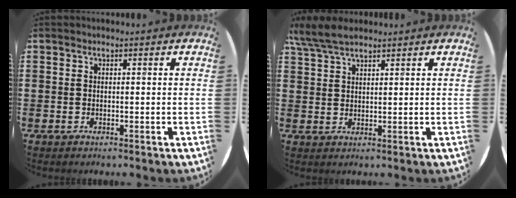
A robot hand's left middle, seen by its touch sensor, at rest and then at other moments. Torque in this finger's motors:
{"motor_torque": [0.70, -0.64, 0.13, 0.12]}